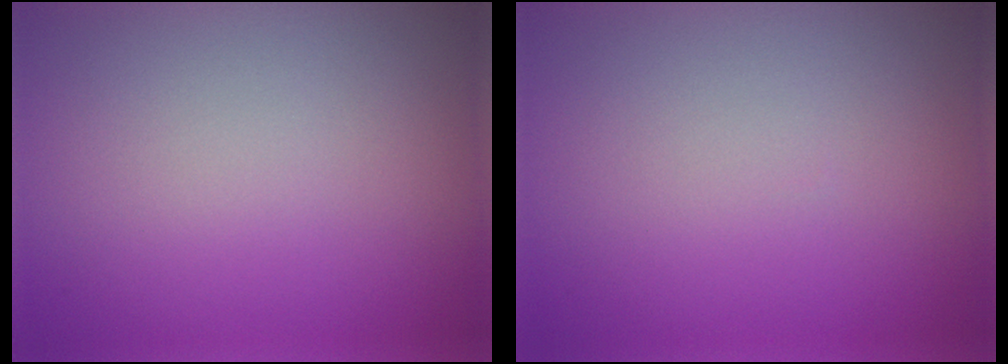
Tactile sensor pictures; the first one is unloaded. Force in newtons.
{"total": 0.0}